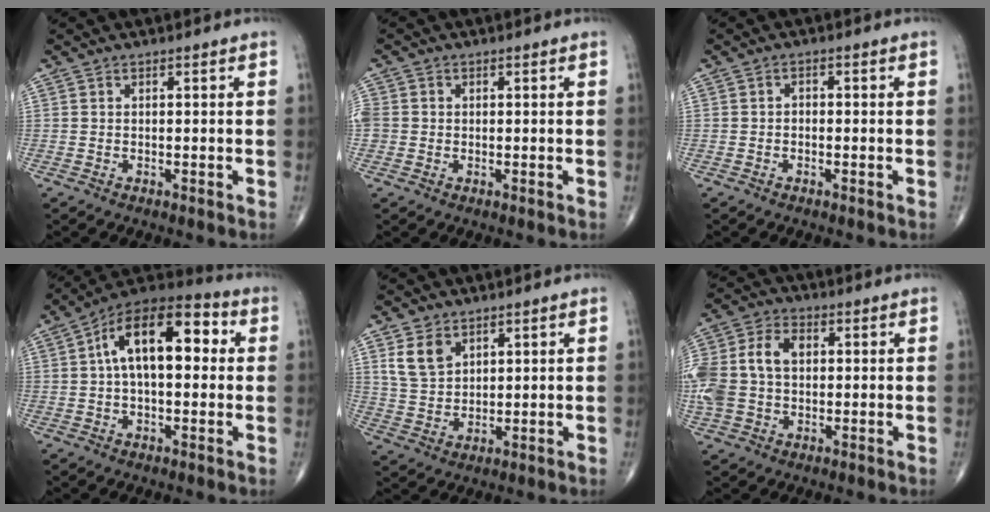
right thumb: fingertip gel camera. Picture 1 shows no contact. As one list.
[{"total": 3.7, "force": [0.0, 3.4, 1.4], "torque": [-0.033, 0.009, 0.005]}, {"total": 1.1, "force": [-0.3, 0.8, 0.6], "torque": [-0.001, 0.006, -0.010]}, {"total": 16.2, "force": [2.8, 8.2, 13.7], "torque": [-0.202, 0.040, 0.035]}, {"total": 6.5, "force": [3.4, 4.2, 3.5], "torque": [-0.054, -0.015, 0.076]}, {"total": 14.9, "force": [1.0, 10.7, 10.3], "torque": [-0.243, 0.027, 0.018]}]